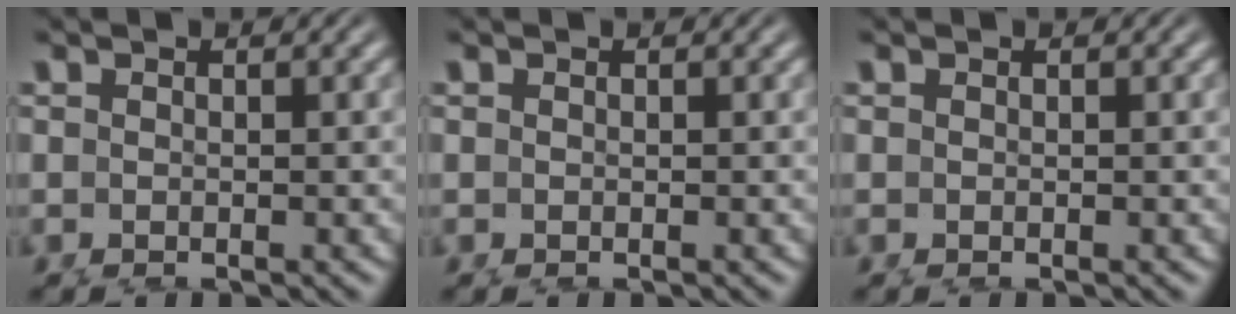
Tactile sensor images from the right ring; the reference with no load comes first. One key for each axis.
{"total": 0.0}
{"total": 0.0}